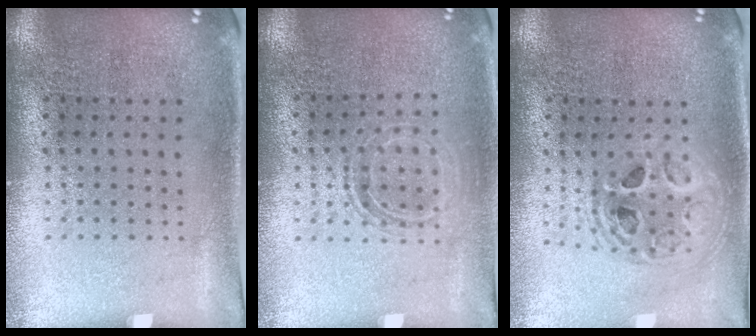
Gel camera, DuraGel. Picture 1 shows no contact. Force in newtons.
{"total": 1.2, "press": 1.1, "slide": 0.6}
{"total": 1.8, "press": 1.5, "slide": 1.0}